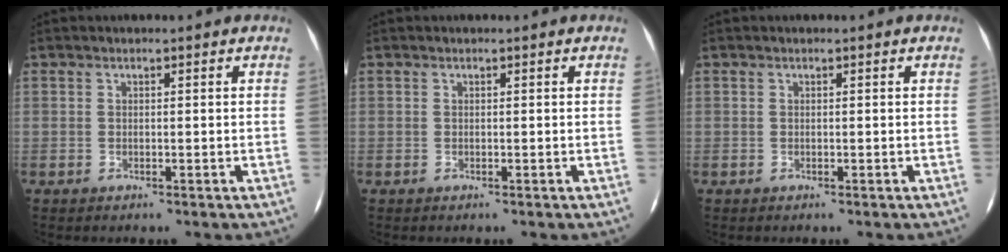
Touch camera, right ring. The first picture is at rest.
{"total": 0.0}
{"total": 0.0}